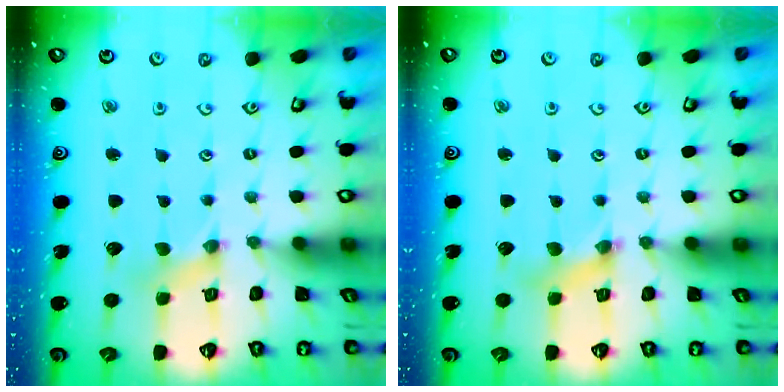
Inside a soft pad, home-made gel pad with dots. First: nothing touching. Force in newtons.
{"total": 3.2, "press": 3.1, "slide": 0.4}